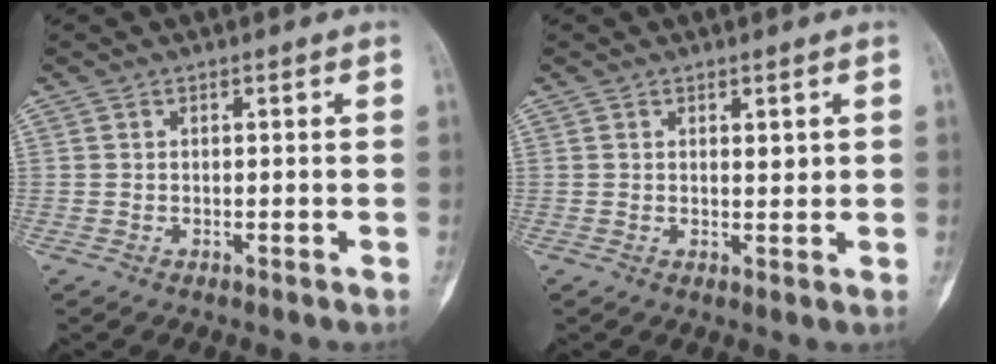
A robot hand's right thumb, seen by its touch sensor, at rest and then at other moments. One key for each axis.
{"total": 1.7, "fx": 0.6, "fy": 0.8, "fz": 1.4, "tx": -0.013, "ty": -0.005, "tz": 0.010}